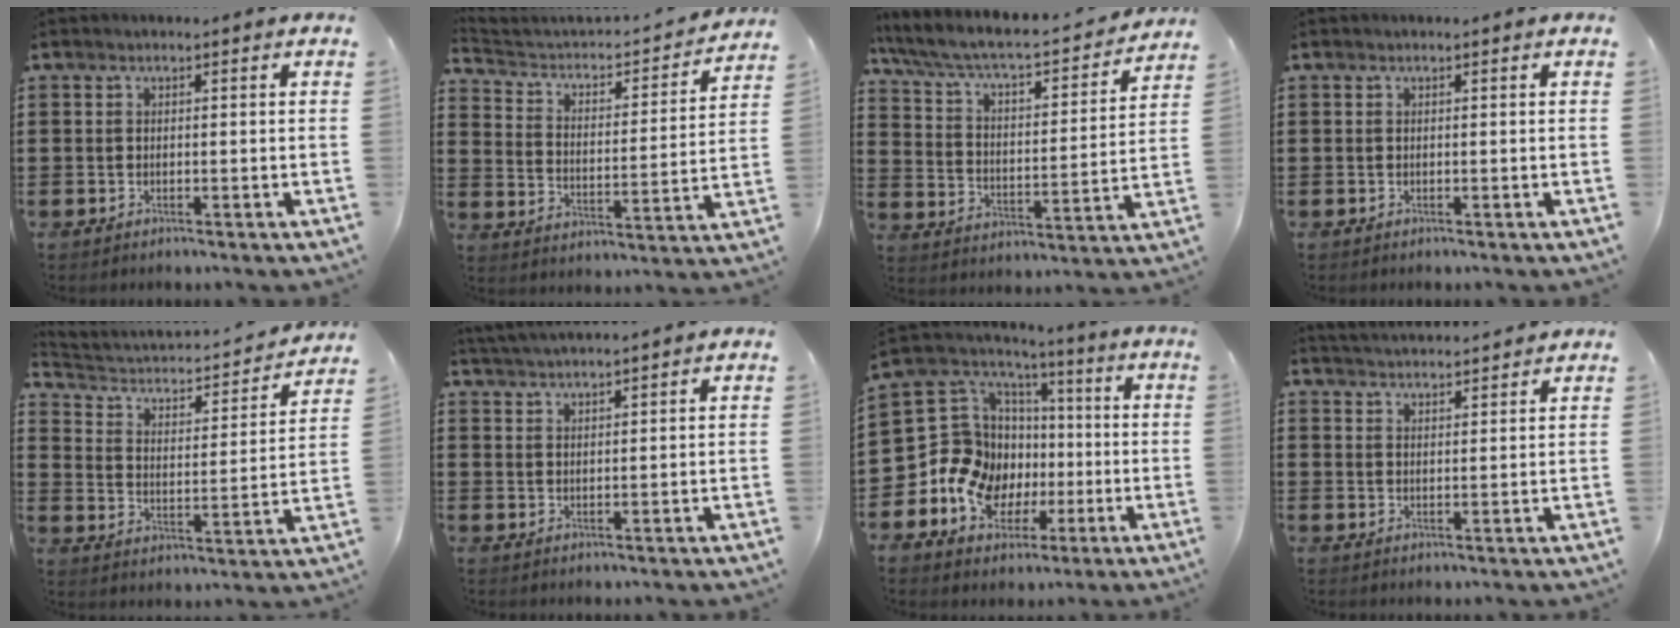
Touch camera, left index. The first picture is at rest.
{"total": 2.9, "force": [2.5, 1.1, 1.0], "torque": [-0.042, -0.028, 0.029]}
{"total": 5.4, "force": [4.5, 0.8, 2.9], "torque": [-0.078, -0.040, 0.067]}
{"total": 0.0}
{"total": 3.3, "force": [2.9, 1.1, 1.0], "torque": [-0.045, -0.030, 0.038]}
{"total": 2.6, "force": [2.5, -0.7, 0.1], "torque": [-0.009, -0.006, 0.047]}
{"total": 12.1, "force": [-2.6, 11.1, 4.1], "torque": [-0.130, -0.011, -0.042]}
{"total": 2.8, "force": [2.8, -0.6, -0.1], "torque": [-0.007, -0.013, 0.050]}